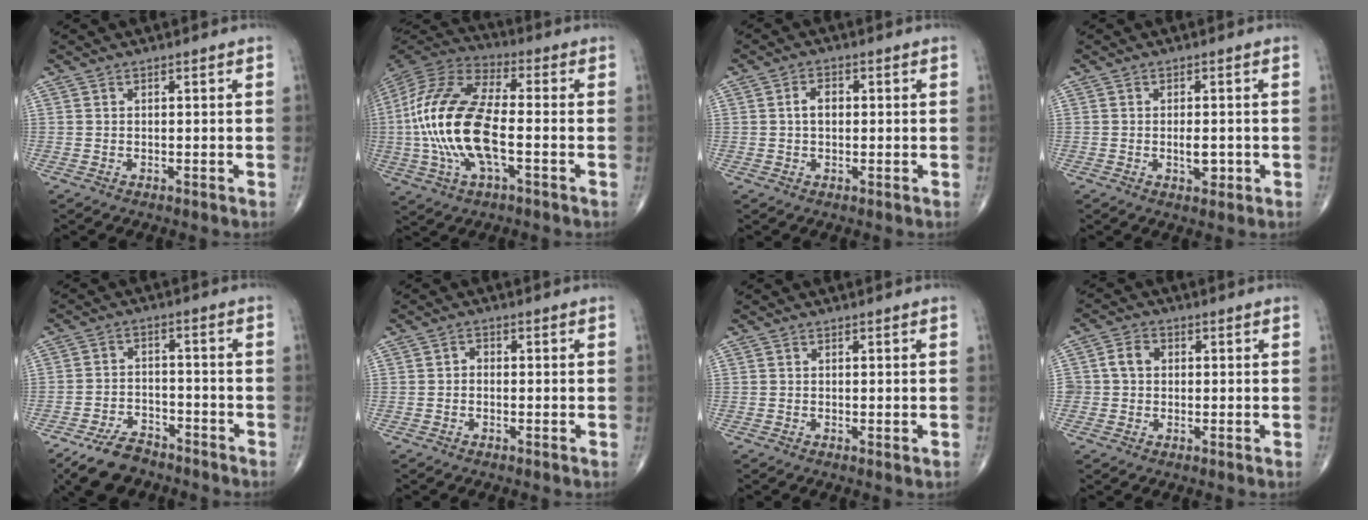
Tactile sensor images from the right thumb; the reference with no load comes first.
{"total": 20.7, "force": [-2.6, 8.6, 18.6], "torque": [-0.408, 0.020, -0.050]}
{"total": 3.3, "force": [0.2, 2.1, 2.5], "torque": [-0.039, 0.009, 0.001]}
{"total": 3.0, "force": [-0.6, 1.5, 2.5], "torque": [-0.035, -0.001, -0.006]}
{"total": 8.8, "force": [-6.8, 4.4, 3.5], "torque": [-0.056, 0.033, -0.121]}
{"total": 1.3, "force": [-0.3, 1.0, 0.7], "torque": [-0.001, 0.005, -0.010]}
{"total": 0.5, "force": [-0.1, 0.2, 0.5], "torque": [-0.011, -0.004, -0.001]}
{"total": 4.2, "force": [0.4, 3.6, 2.1], "torque": [-0.021, 0.012, 0.002]}